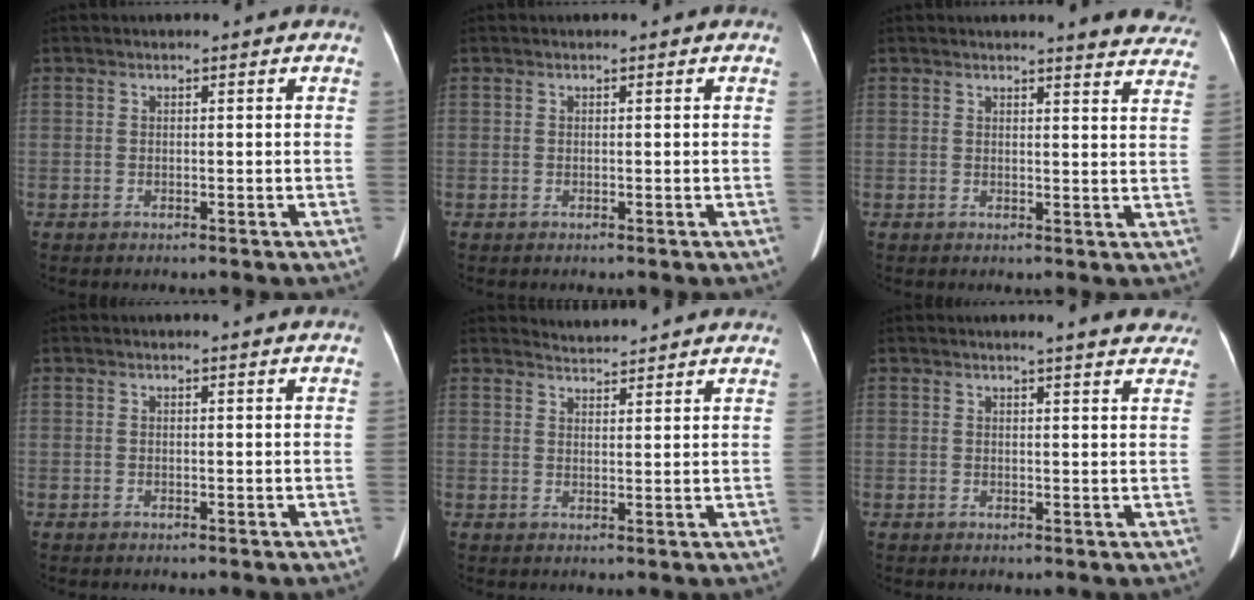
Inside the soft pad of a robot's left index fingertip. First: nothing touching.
{"total": 0.0}
{"total": 9.6, "force": [9.1, 1.0, 2.7], "torque": [-0.007, -0.034, 0.074]}
{"total": 0.9, "force": [0.9, -0.2, 0.1], "torque": [-0.010, -0.006, 0.009]}
{"total": 5.7, "force": [5.6, 0.1, 0.4], "torque": [-0.014, 0.014, 0.066]}
{"total": 7.7, "force": [7.0, 0.8, 3.2], "torque": [-0.025, -0.003, 0.060]}